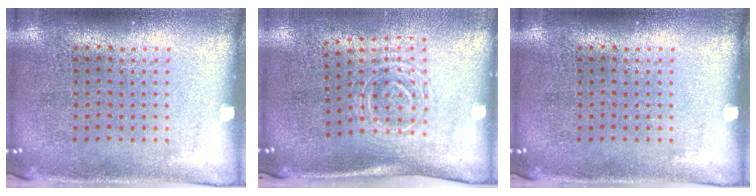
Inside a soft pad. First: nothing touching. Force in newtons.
{"total": 1.7, "press": 1.3, "slide": 1.1}
{"total": 0.0}